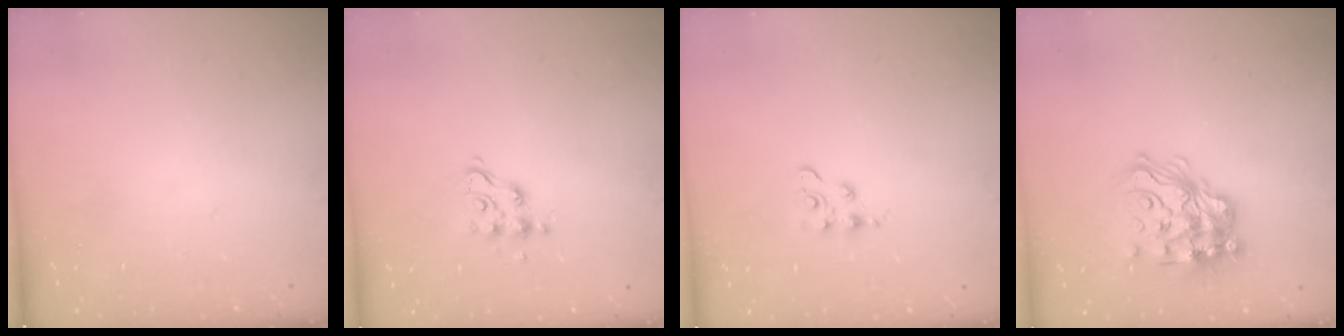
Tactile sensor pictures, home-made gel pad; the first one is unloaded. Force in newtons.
{"total": 8.9, "press": 8.9, "slide": 0.7}
{"total": 3.0, "press": 3.0, "slide": 0.4}
{"total": 17.2, "press": 17.1, "slide": 1.4}